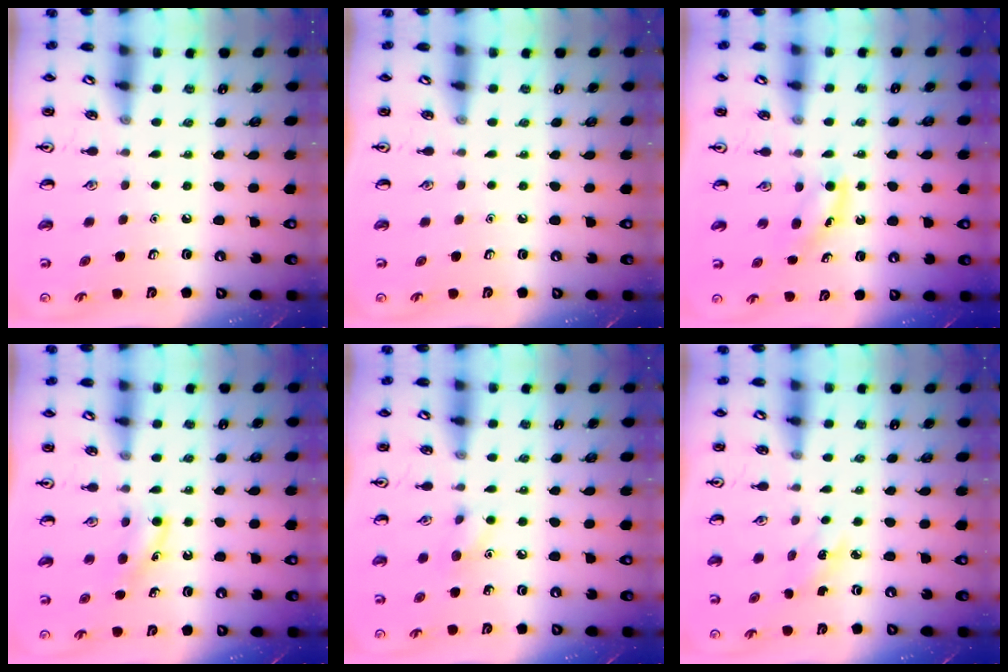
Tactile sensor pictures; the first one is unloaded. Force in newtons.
{"total": 0.0}
{"total": 4.2, "press": 3.9, "slide": 1.4}
{"total": 5.9, "press": 5.6, "slide": 1.9}
{"total": 6.7, "press": 6.4, "slide": 1.9}
{"total": 2.4, "press": 2.2, "slide": 0.8}